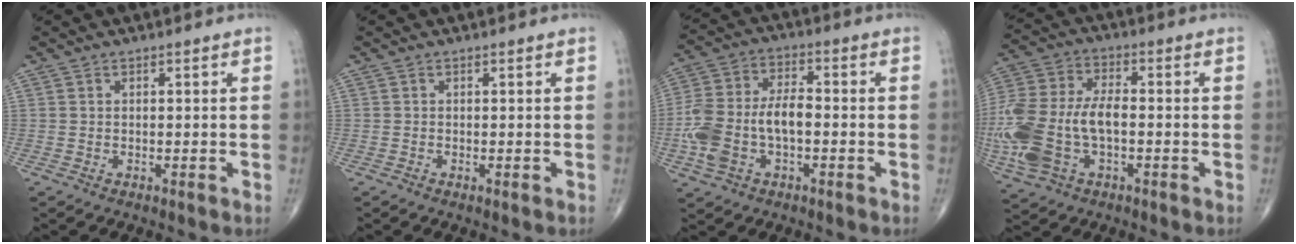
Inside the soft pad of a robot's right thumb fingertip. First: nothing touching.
{"total": 0.0}
{"total": 12.6, "force": [-2.5, 7.0, 10.1], "torque": [-0.219, 0.030, -0.049]}
{"total": 20.1, "force": [-3.7, 11.5, 16.0], "torque": [-0.388, 0.012, -0.063]}